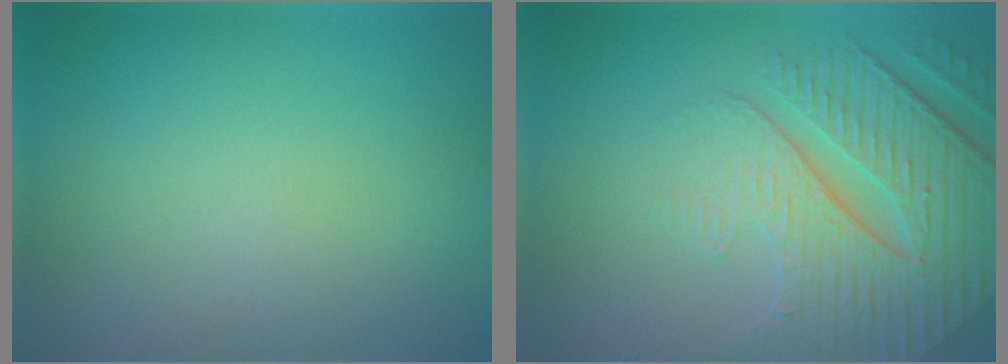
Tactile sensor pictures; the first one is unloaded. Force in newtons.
{"total": 7.6, "press": 5.7, "slide": 5.1}